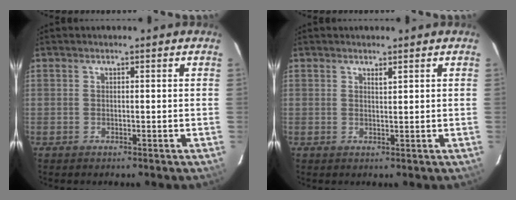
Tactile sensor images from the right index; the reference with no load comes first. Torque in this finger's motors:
{"motor_torque": [0.33, 0.28, 0.01, 0.02]}